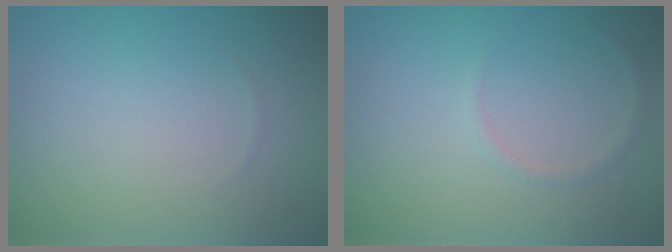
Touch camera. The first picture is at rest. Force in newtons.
{"total": 0.6, "press": 0.6, "slide": 0.1}